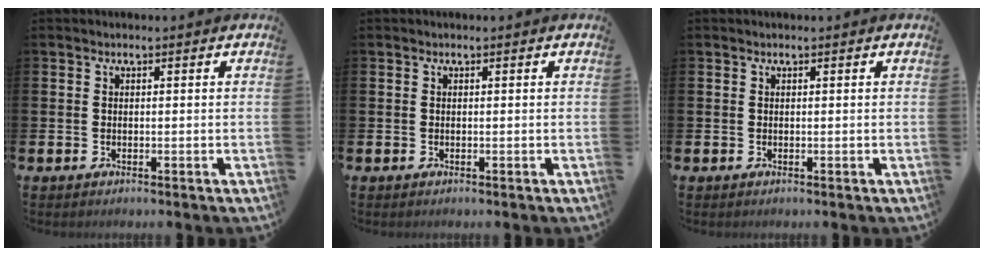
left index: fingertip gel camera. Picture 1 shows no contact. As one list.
[{"total": 0.0}, {"total": 0.0}]